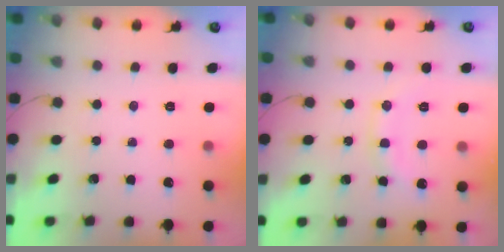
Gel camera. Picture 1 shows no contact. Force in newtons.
{"total": 9.9, "press": 9.9, "slide": 0.2}